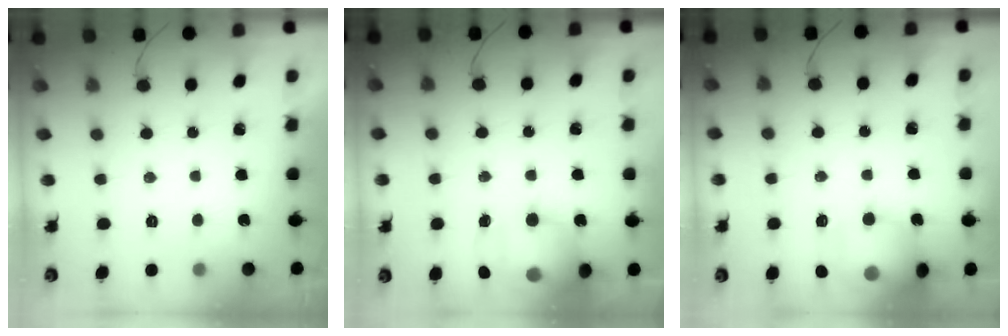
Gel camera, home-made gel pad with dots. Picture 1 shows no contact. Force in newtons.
{"total": 17.1, "press": 16.9, "slide": 2.9}
{"total": 14.0, "press": 13.9, "slide": 2.0}